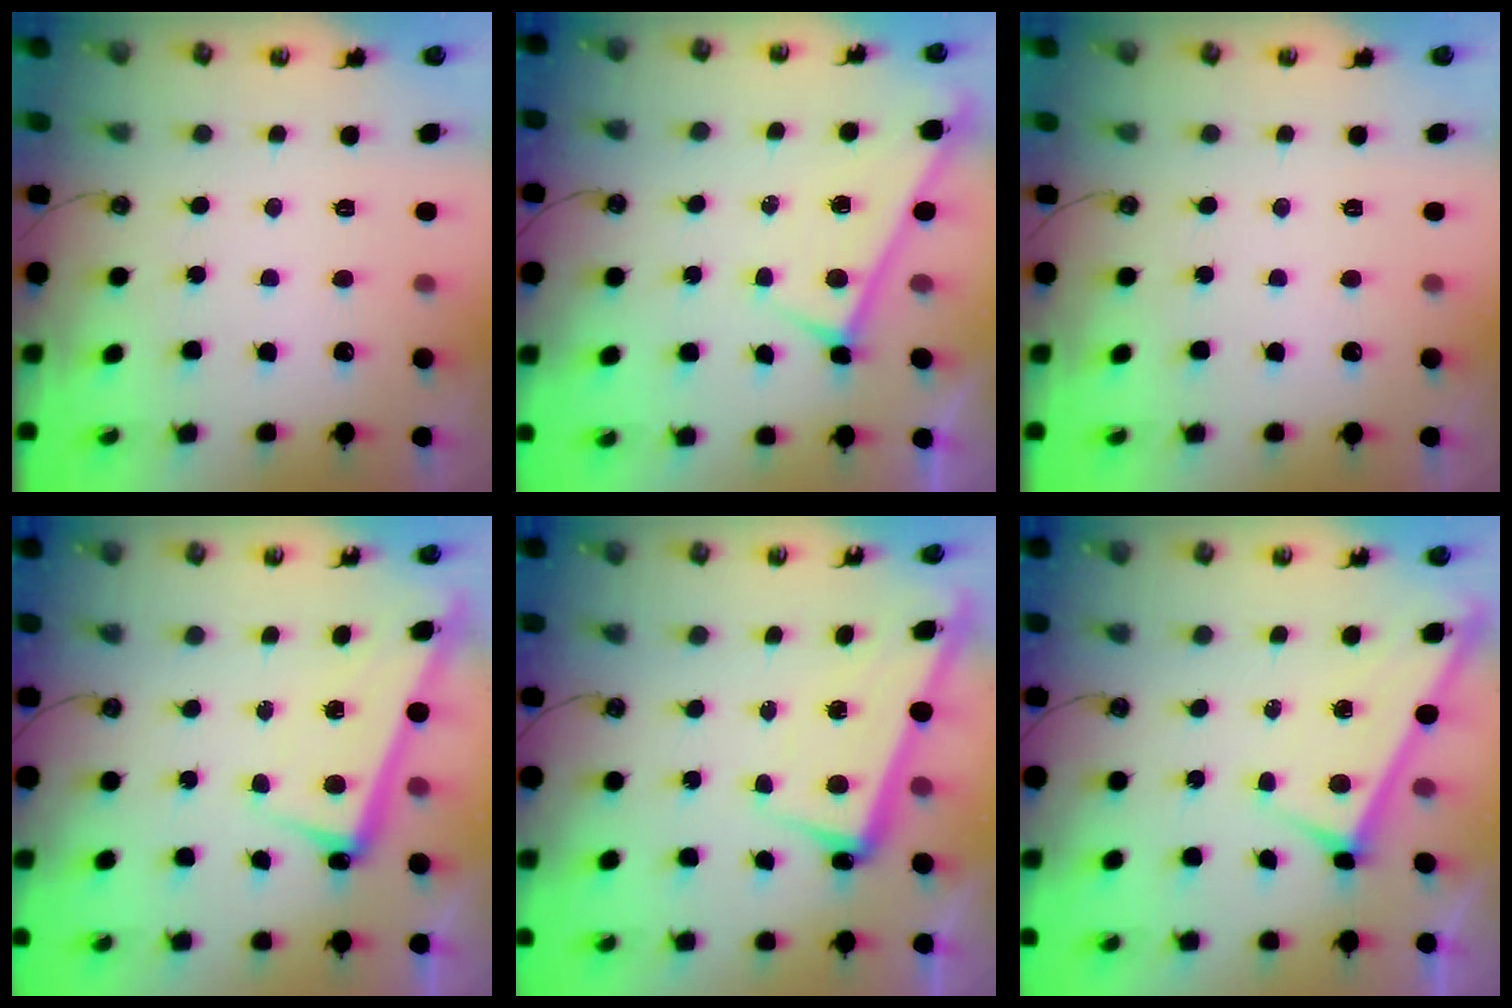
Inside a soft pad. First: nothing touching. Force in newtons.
{"total": 0.0}
{"total": 0.0}
{"total": 2.4, "press": 2.3, "slide": 0.9}
{"total": 2.2, "press": 2.0, "slide": 0.8}
{"total": 3.0, "press": 3.0, "slide": 0.2}